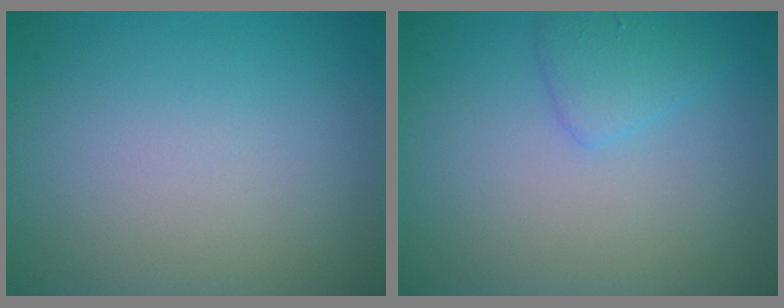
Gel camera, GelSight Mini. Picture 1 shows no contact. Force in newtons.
{"total": 1.9, "press": 1.9, "slide": 0.1}